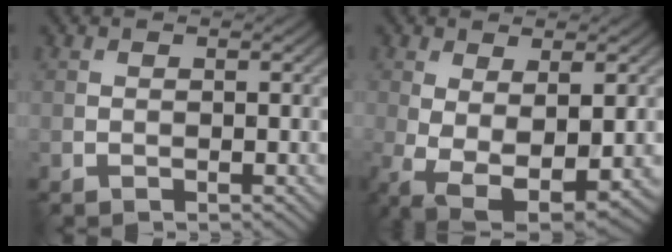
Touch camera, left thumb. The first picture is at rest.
{"total": 7.8, "force": [-1.5, 3.5, 6.8], "torque": [-0.143, -0.028, -0.008]}